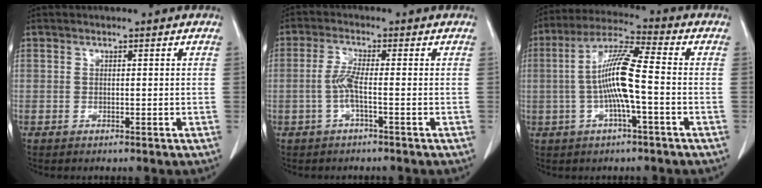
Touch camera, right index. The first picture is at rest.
{"total": 3.4, "force": [-0.9, 0.0, 3.2], "torque": [-0.072, 0.002, -0.022]}
{"total": 10.0, "force": [-1.2, 0.5, 9.9], "torque": [-0.196, 0.014, -0.029]}